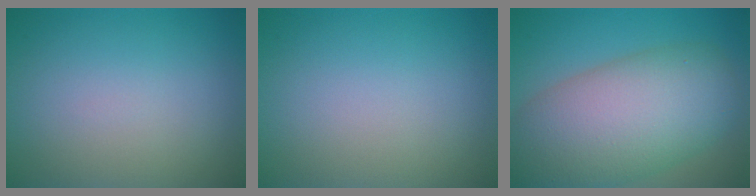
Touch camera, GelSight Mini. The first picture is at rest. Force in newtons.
{"total": 0.0}
{"total": 11.4, "press": 11.3, "slide": 0.8}